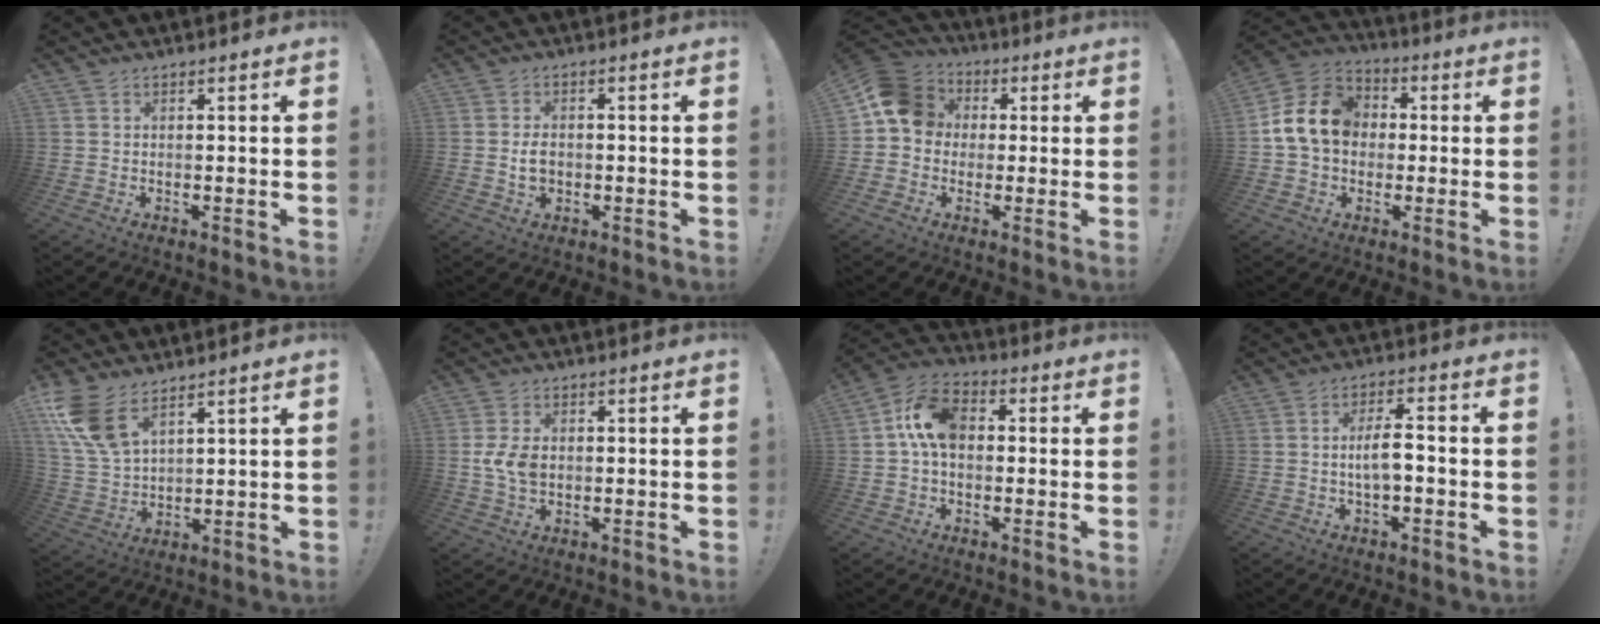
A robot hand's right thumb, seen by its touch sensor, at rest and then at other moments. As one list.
[{"total": 4.1, "force": [-0.7, 2.8, 2.9], "torque": [-0.035, -0.001, -0.016]}, {"total": 11.9, "force": [1.8, 10.1, 6.0], "torque": [-0.089, 0.011, 0.041]}, {"total": 15.1, "force": [1.2, 12.0, 9.0], "torque": [-0.156, 0.017, 0.030]}, {"total": 12.0, "force": [7.8, 5.7, 7.0], "torque": [-0.153, -0.038, 0.151]}, {"total": 6.3, "force": [-0.1, 4.3, 4.6], "torque": [-0.094, 0.000, -0.005]}, {"total": 12.0, "force": [1.4, 8.1, 8.8], "torque": [-0.150, 0.014, 0.027]}, {"total": 6.5, "force": [-1.2, 2.1, 6.0], "torque": [-0.105, 0.008, -0.024]}]